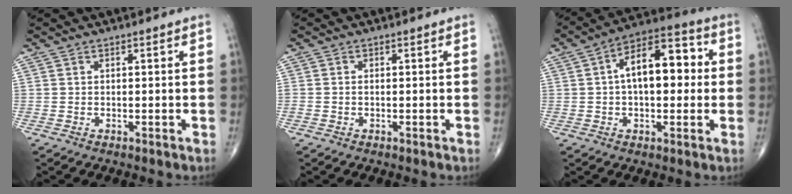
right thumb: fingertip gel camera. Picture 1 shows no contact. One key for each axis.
{"total": 0.5, "fx": -0.1, "fy": 0.3, "fz": 0.4, "tx": -0.009, "ty": 0.001, "tz": -0.002}
{"total": 13.9, "fx": 1.5, "fy": 7.3, "fz": 11.7, "tx": -0.156, "ty": 0.034, "tz": 0.012}